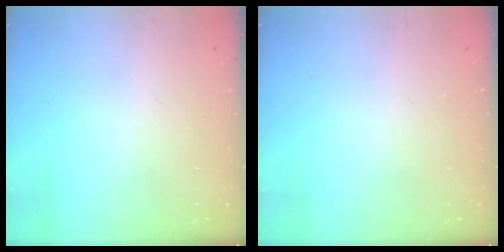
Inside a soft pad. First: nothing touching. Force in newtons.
{"total": 0.0}